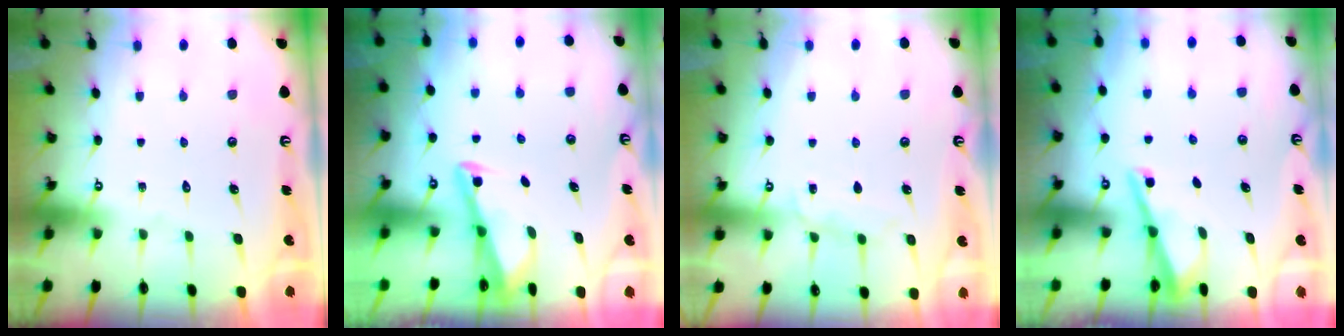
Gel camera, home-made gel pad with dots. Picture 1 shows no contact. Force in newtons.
{"total": 2.9, "press": 2.9, "slide": 0.4}
{"total": 5.9, "press": 5.9, "slide": 0.5}
{"total": 2.9, "press": 2.9, "slide": 0.2}